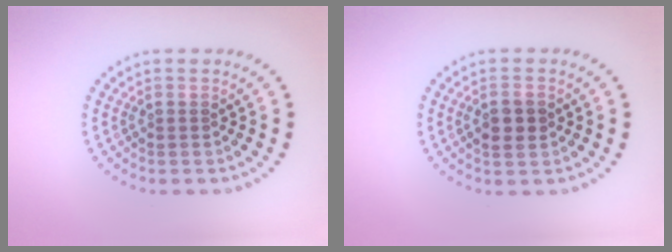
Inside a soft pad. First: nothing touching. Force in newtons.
{"total": 2.2, "press": 2.2, "slide": 0.1}